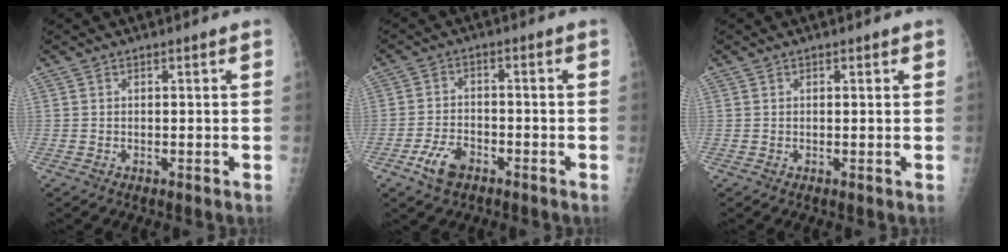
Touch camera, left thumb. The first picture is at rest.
{"total": 5.7, "force": [-3.3, 3.3, 3.3], "torque": [-0.061, 0.017, -0.060]}
{"total": 0.7, "force": [0.4, 0.4, 0.3], "torque": [-0.002, -0.001, 0.002]}